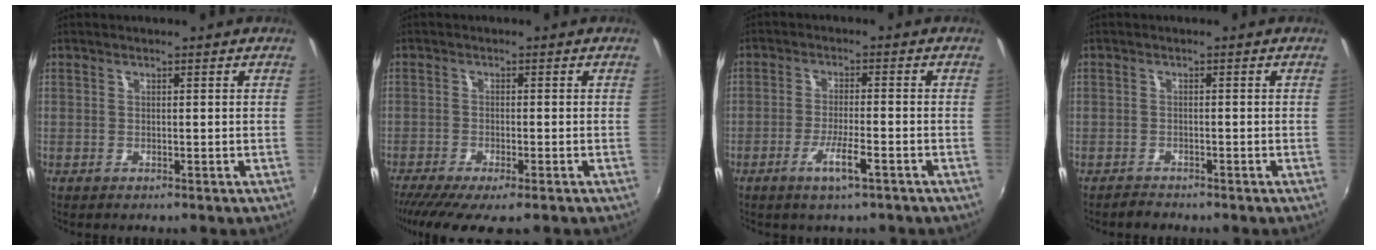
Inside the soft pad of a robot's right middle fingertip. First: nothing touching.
{"total": 9.0, "force": [-6.8, 1.7, 5.7], "torque": [-0.126, -0.041, -0.113]}
{"total": 5.3, "force": [-3.2, 0.9, 4.1], "torque": [-0.086, -0.009, -0.055]}
{"total": 1.6, "force": [-1.5, 0.6, -0.2], "torque": [-0.003, 0.001, -0.027]}